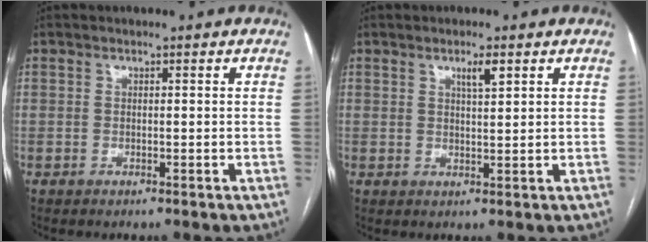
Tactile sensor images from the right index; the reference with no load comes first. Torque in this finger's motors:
{"motor_torque": [0.10, 0.08, 0.03, 0.04]}